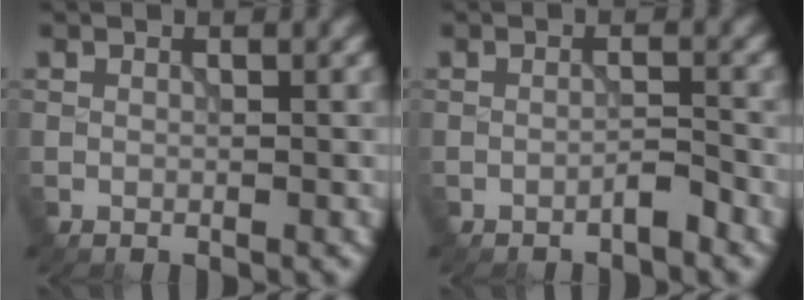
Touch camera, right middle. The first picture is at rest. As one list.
[{"total": 1.3, "force": [-1.0, 0.1, 0.7], "torque": [-0.009, 0.005, -0.020]}]